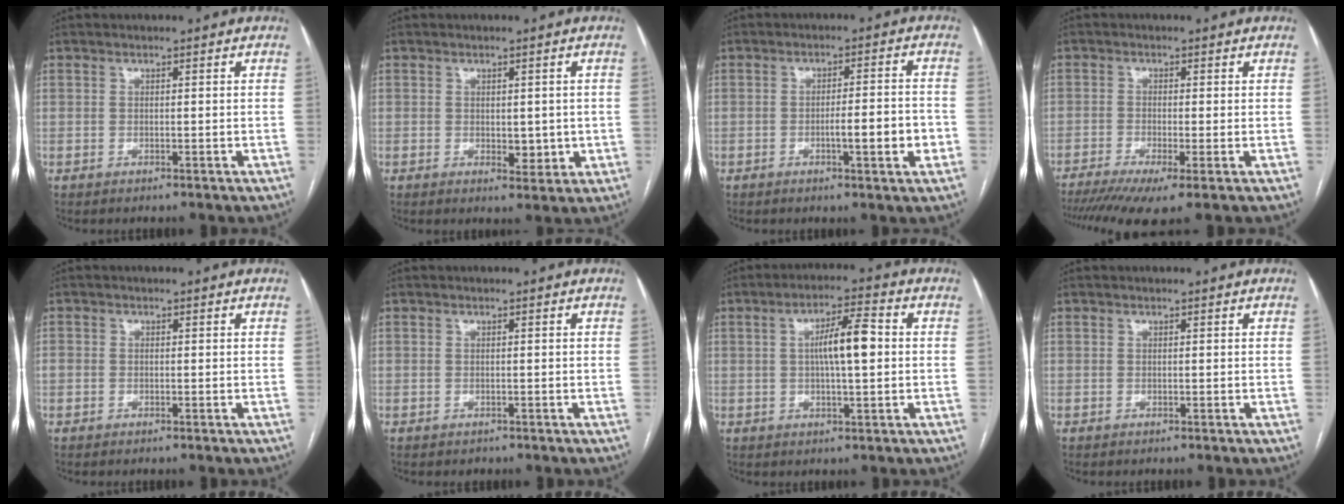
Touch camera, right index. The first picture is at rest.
{"total": 3.3, "force": [-0.1, 2.0, 2.6], "torque": [-0.028, -0.004, 0.007]}
{"total": 6.2, "force": [-1.9, 0.5, 5.9], "torque": [-0.087, 0.005, -0.023]}
{"total": 8.6, "force": [-5.4, 1.3, 6.6], "torque": [-0.108, -0.015, -0.094]}
{"total": 1.2, "force": [-0.1, 1.1, 0.5], "torque": [-0.010, 0.012, 0.000]}
{"total": 0.7, "force": [-0.3, 0.6, 0.0], "torque": [-0.001, 0.003, -0.005]}
{"total": 7.3, "force": [0.7, 1.2, 7.2], "torque": [-0.125, 0.012, 0.007]}
{"total": 0.0}